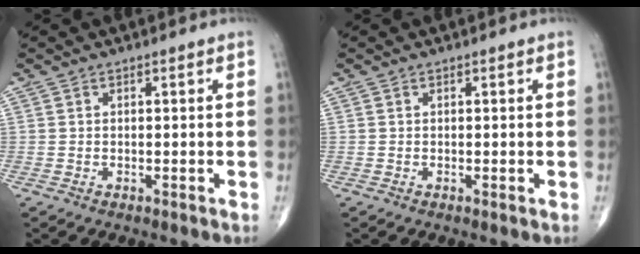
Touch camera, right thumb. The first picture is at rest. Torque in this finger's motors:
{"motor_torque": [0.53, 0.03, 0.04, -0.37, 0.02]}